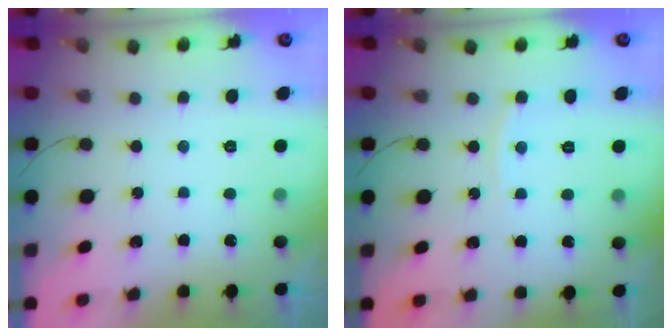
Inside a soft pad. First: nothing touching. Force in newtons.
{"total": 3.4, "press": 3.4, "slide": 0.3}